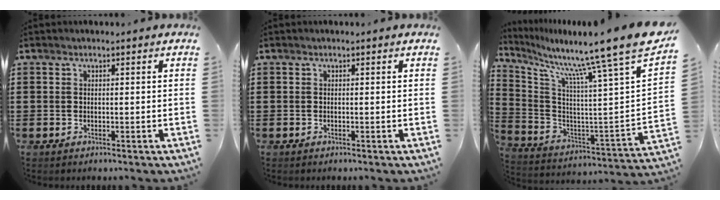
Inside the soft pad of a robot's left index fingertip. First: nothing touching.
{"total": 0.0}
{"total": 11.9, "force": [9.4, -1.5, 7.1], "torque": [-0.150, -0.088, 0.136]}